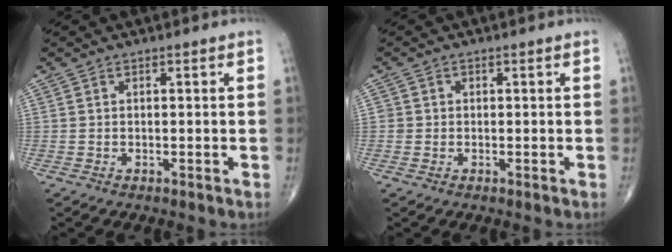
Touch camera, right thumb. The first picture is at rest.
{"total": 1.3, "force": [-0.1, 1.3, 0.0], "torque": [0.009, 0.005, -0.003]}